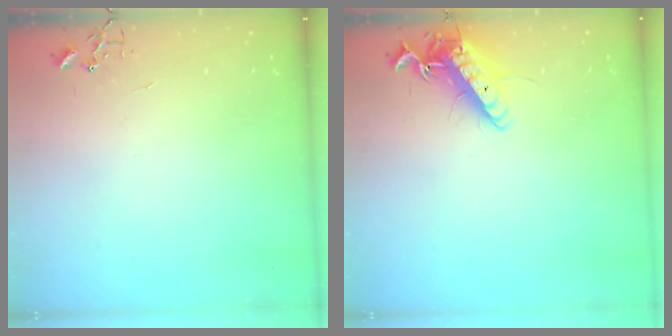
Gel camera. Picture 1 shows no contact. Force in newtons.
{"total": 13.9, "press": 13.9, "slide": 1.3}